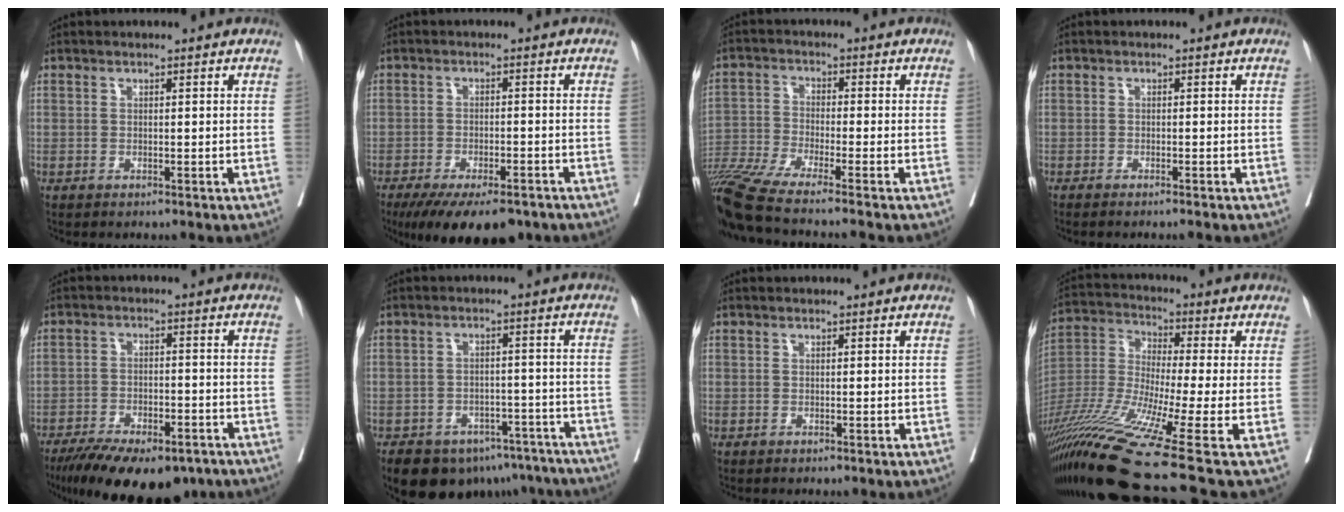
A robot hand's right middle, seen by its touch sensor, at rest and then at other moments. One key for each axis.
{"total": 13.7, "fx": -10.6, "fy": 3.9, "fz": 7.7, "tx": -0.122, "ty": -0.022, "tz": -0.152}
{"total": 16.0, "fx": -13.4, "fy": -1.4, "fz": 8.6, "tx": -0.163, "ty": -0.034, "tz": -0.233}
{"total": 3.9, "fx": -3.4, "fy": -0.4, "fz": 1.9, "tx": -0.013, "ty": -0.001, "tz": -0.045}
{"total": 17.1, "fx": -12.9, "fy": 6.1, "fz": 9.4, "tx": -0.165, "ty": -0.014, "tz": -0.188}
{"total": 16.1, "fx": -12.1, "fy": 8.7, "fz": 6.0, "tx": -0.098, "ty": 0.012, "tz": -0.144}
{"total": 0.0}
{"total": 21.0, "fx": -13.6, "fy": -1.5, "fz": 15.9, "tx": -0.332, "ty": -0.043, "tz": -0.255}